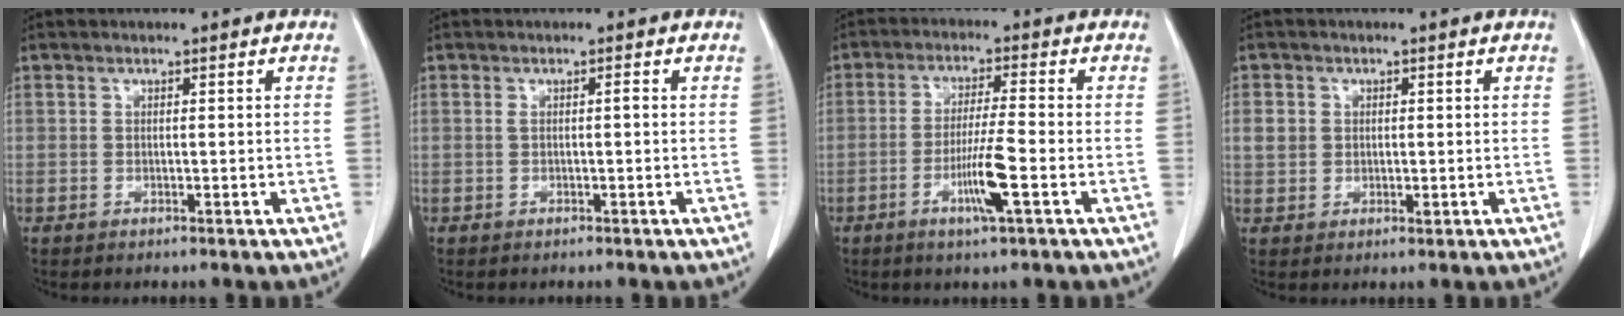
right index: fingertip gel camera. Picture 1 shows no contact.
{"total": 0.9, "force": [0.0, 0.1, 0.9], "torque": [-0.014, 0.002, 0.003]}
{"total": 7.0, "force": [-2.7, -0.3, 6.4], "torque": [-0.124, -0.009, -0.049]}
{"total": 3.3, "force": [0.6, 2.9, 1.5], "torque": [-0.026, 0.006, 0.013]}